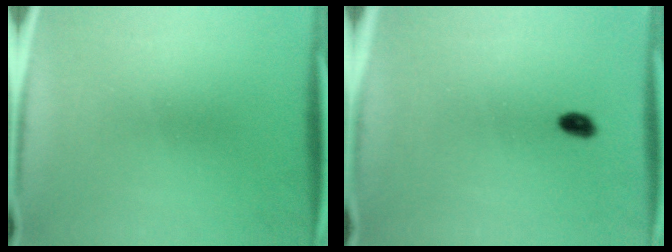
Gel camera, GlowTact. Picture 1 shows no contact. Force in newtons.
{"total": 1.9}